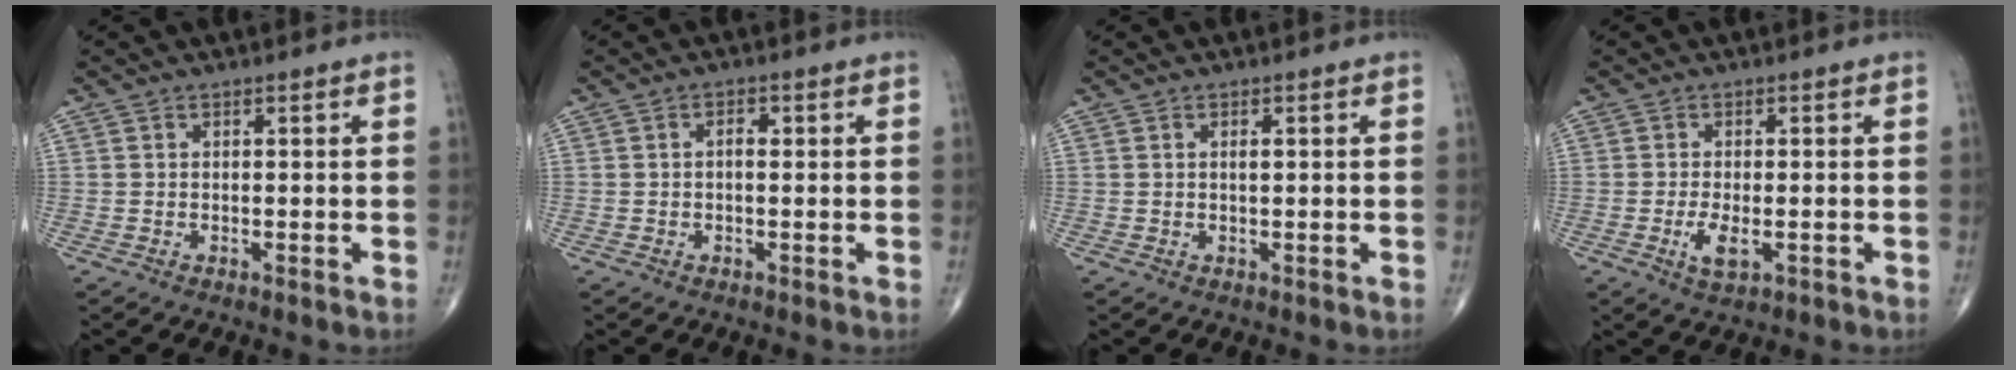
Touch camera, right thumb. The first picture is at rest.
{"total": 1.6, "force": [0.2, 0.8, 1.3], "torque": [-0.022, 0.005, 0.000]}
{"total": 1.0, "force": [0.3, 0.3, 0.9], "torque": [-0.013, 0.002, 0.004]}
{"total": 3.8, "force": [-1.1, 1.5, 3.3], "torque": [-0.065, -0.006, -0.019]}